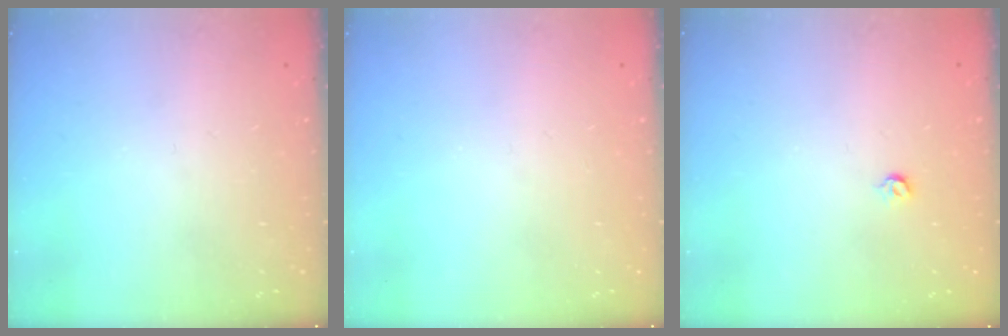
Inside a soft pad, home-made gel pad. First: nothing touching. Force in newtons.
{"total": 0.0}
{"total": 3.6, "press": 3.6, "slide": 0.7}